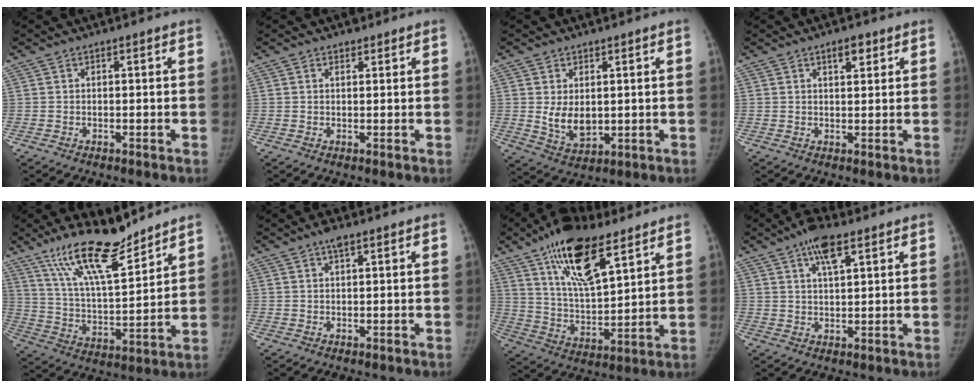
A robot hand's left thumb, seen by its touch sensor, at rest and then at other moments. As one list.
[{"total": 1.2, "force": [0.9, 0.7, 0.2], "torque": [0.004, -0.007, 0.009]}, {"total": 6.0, "force": [0.9, 4.1, 4.3], "torque": [-0.056, -0.021, 0.032]}, {"total": 3.1, "force": [1.9, 1.4, 2.1], "torque": [-0.018, -0.011, 0.026]}, {"total": 16.4, "force": [12.8, 3.8, 9.5], "torque": [-0.147, -0.077, 0.234]}, {"total": 1.9, "force": [1.3, 0.5, 1.3], "torque": [-0.019, -0.001, 0.019]}, {"total": 18.2, "force": [10.9, 7.0, 12.9], "torque": [-0.199, -0.052, 0.197]}, {"total": 6.7, "force": [3.9, 2.4, 4.9], "torque": [-0.077, -0.009, 0.062]}]